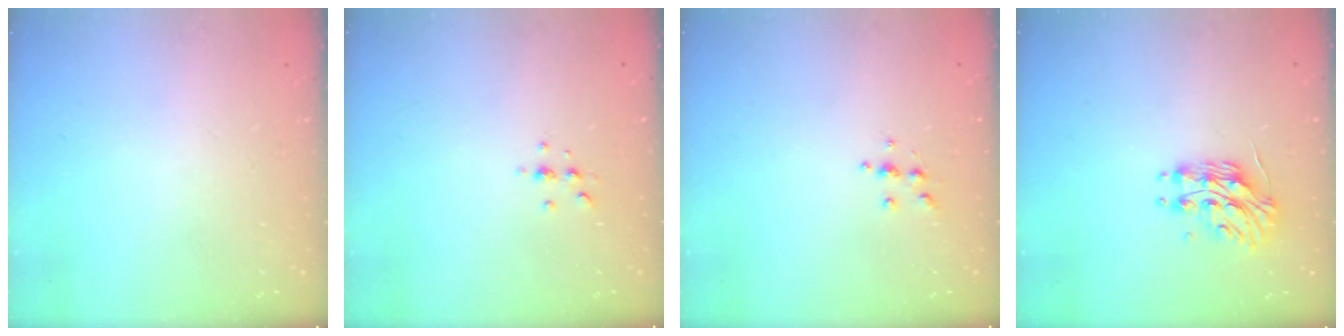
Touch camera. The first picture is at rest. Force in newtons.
{"total": 3.7, "press": 3.3, "slide": 1.6}
{"total": 4.3, "press": 4.3, "slide": 0.5}
{"total": 11.0, "press": 11.0, "slide": 0.9}